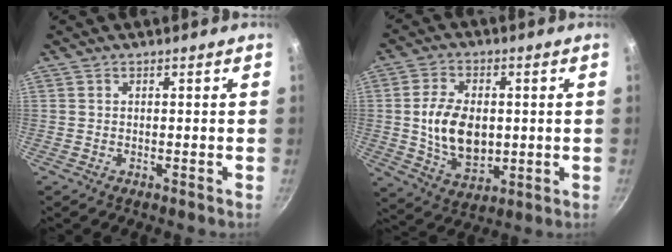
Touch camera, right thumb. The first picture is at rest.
{"total": 12.6, "force": [0.3, 8.2, 9.6], "torque": [-0.152, -0.008, 0.012]}